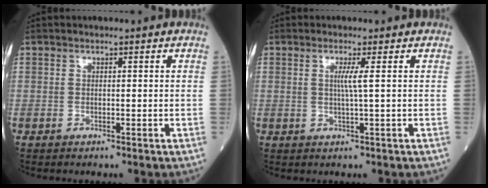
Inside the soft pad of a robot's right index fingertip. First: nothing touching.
{"total": 2.2, "force": [0.4, -0.7, 2.1], "torque": [-0.044, -0.003, 0.007]}